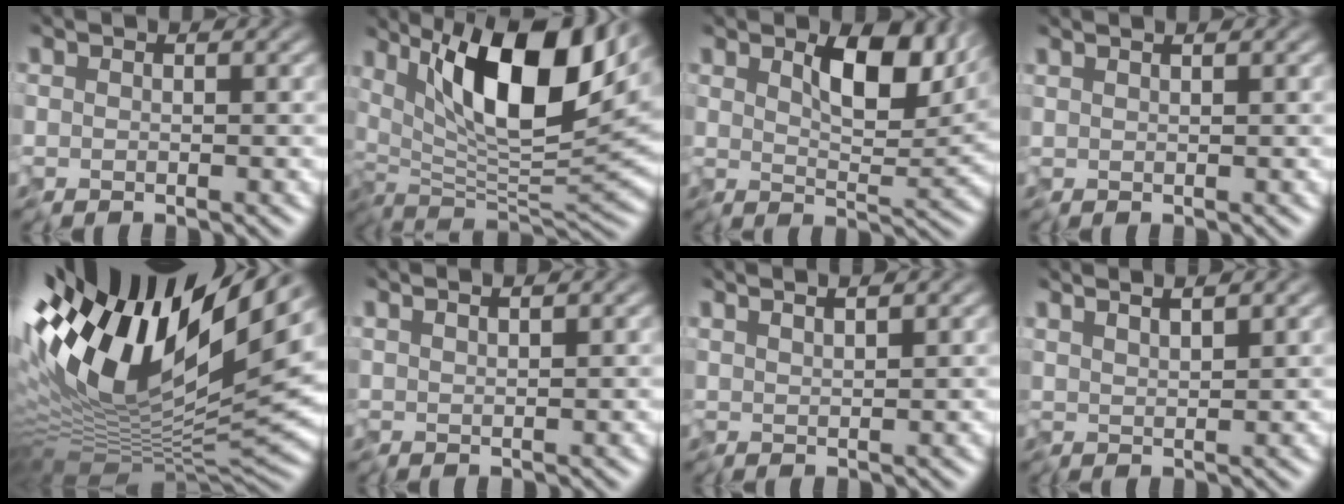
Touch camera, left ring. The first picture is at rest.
{"total": 14.4, "force": [6.1, 4.9, 12.0], "torque": [-0.192, 0.011, 0.086]}
{"total": 7.5, "force": [3.3, 3.3, 5.8], "torque": [-0.089, -0.005, 0.045]}
{"total": 1.0, "force": [0.7, 0.0, 0.6], "torque": [-0.006, 0.001, 0.005]}
{"total": 17.0, "force": [4.4, 6.1, 15.2], "torque": [-0.271, 0.010, 0.060]}
{"total": 1.9, "force": [1.4, 0.3, 1.2], "torque": [-0.012, 0.007, 0.010]}
{"total": 2.5, "force": [1.9, 0.5, 1.6], "torque": [-0.021, 0.009, 0.015]}
{"total": 3.3, "force": [2.5, 0.7, 2.0], "torque": [-0.030, 0.010, 0.023]}